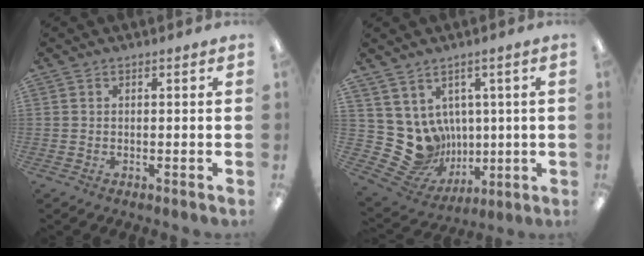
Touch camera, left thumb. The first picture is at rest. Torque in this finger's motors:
{"motor_torque": [-0.11, 0.30, -0.12, 0.01, 0.00]}